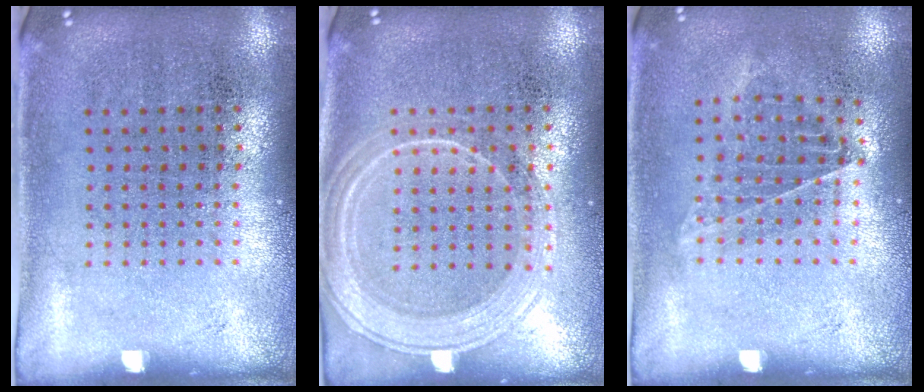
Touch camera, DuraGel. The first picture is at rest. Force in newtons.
{"total": 1.8, "press": 1.8, "slide": 0.4}
{"total": 0.9, "press": 0.8, "slide": 0.4}